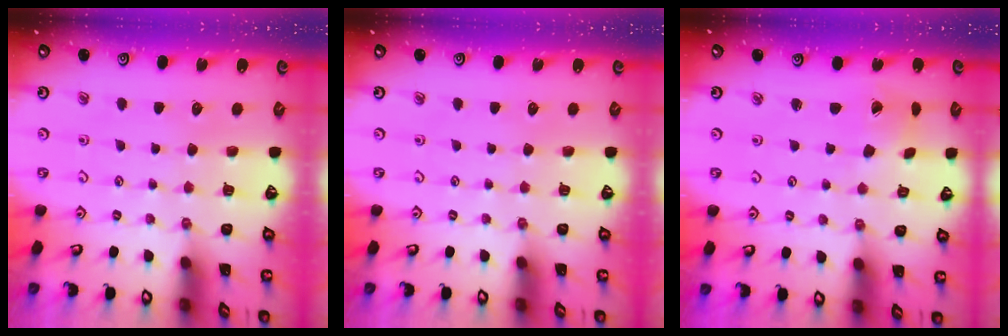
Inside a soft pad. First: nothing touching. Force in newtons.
{"total": 0.0}
{"total": 1.6, "press": 1.5, "slide": 0.3}